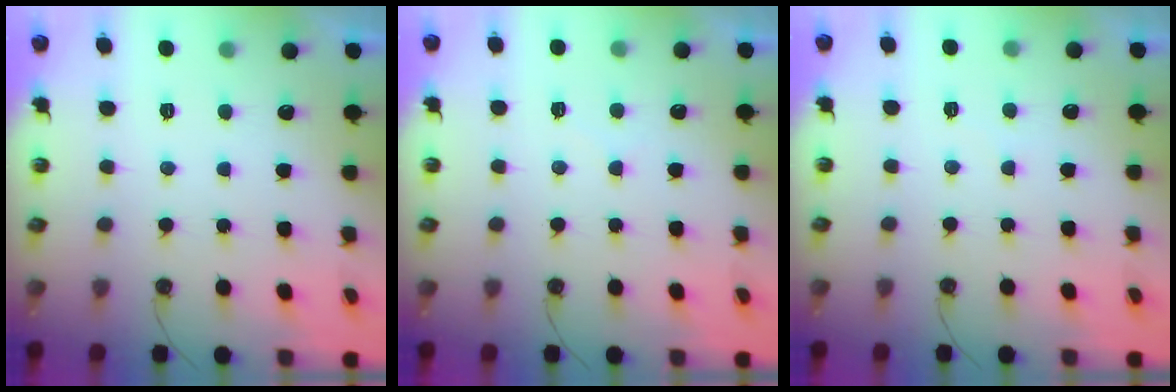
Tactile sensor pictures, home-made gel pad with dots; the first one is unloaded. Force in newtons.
{"total": 3.9, "press": 3.8, "slide": 0.6}
{"total": 2.4, "press": 2.4, "slide": 0.4}